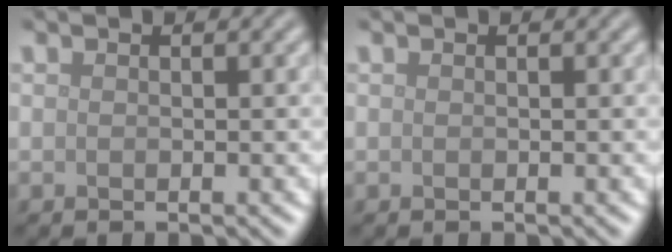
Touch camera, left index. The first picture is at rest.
{"total": 0.0}